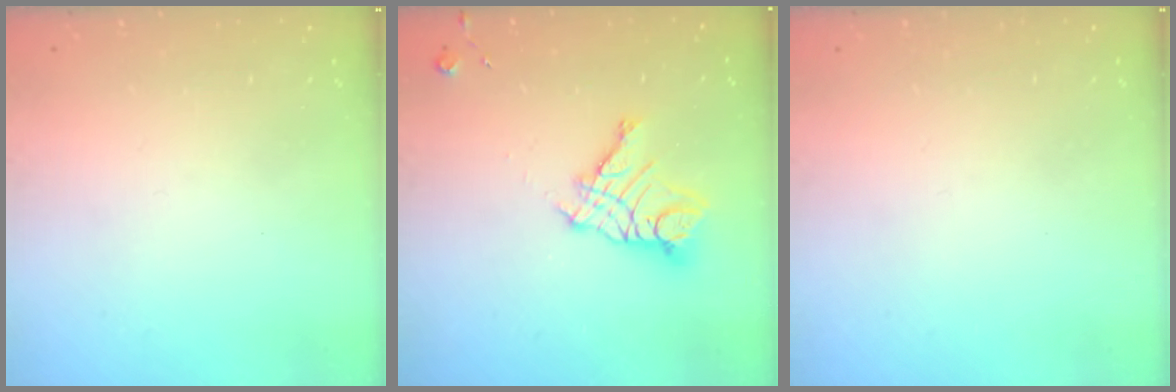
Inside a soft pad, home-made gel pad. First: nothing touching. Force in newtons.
{"total": 12.0, "press": 11.9, "slide": 1.2}
{"total": 0.0}